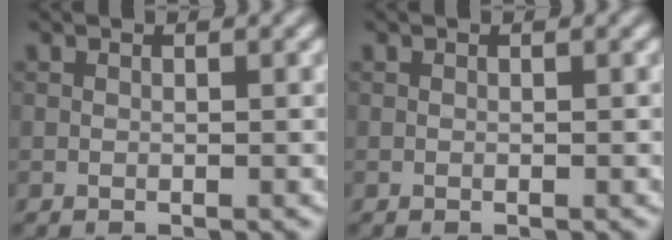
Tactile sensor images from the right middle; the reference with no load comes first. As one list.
[{"total": 0.0}]